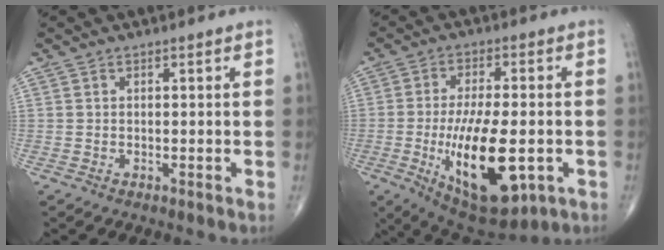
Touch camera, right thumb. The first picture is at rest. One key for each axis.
{"total": 18.8, "fx": -4.5, "fy": 7.7, "fz": 16.5, "tx": -0.275, "ty": -0.007, "tz": -0.053}